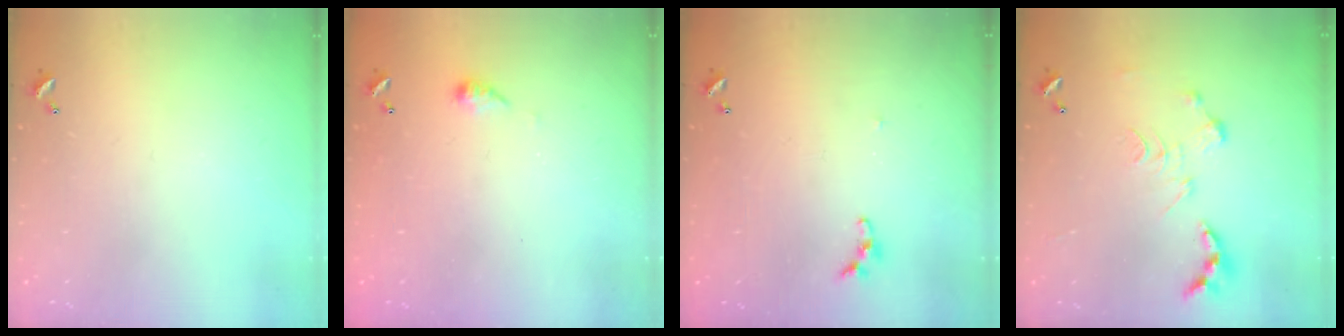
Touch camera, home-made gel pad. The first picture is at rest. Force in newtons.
{"total": 3.5, "press": 3.4, "slide": 0.6}
{"total": 4.6, "press": 4.5, "slide": 0.7}
{"total": 0.0}